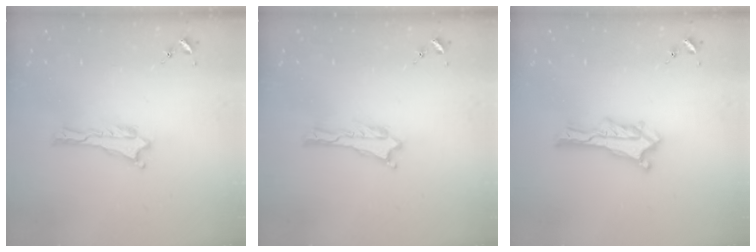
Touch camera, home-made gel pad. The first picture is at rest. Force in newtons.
{"total": 0.0}
{"total": 1.2, "press": 1.2, "slide": 0.2}